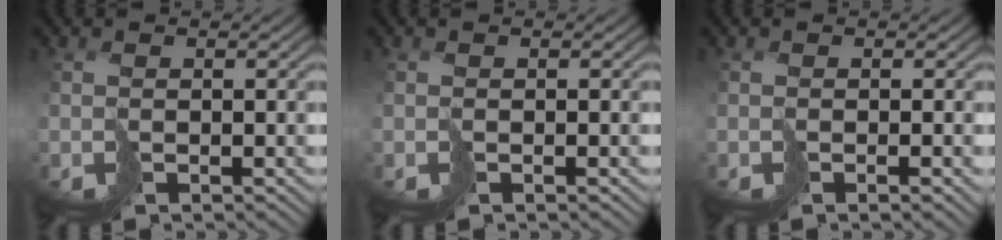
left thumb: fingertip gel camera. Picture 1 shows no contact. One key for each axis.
{"total": 0.0}
{"total": 1.7, "fx": -0.5, "fy": 0.2, "fz": 1.6, "tx": -0.024, "ty": -0.002, "tz": -0.011}